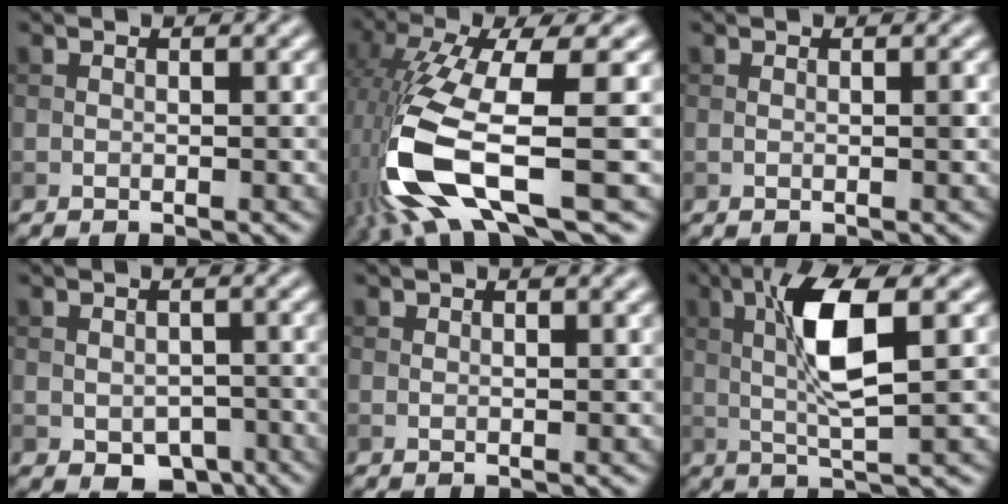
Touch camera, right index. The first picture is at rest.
{"total": 12.2, "force": [-4.1, 3.5, 10.9], "torque": [-0.236, -0.009, -0.076]}
{"total": 0.5, "force": [0.1, 0.0, 0.5], "torque": [-0.007, -0.001, 0.000]}
{"total": 3.4, "force": [-1.6, 2.2, 2.1], "torque": [-0.029, -0.011, -0.019]}
{"total": 1.4, "force": [1.1, 0.3, 0.8], "torque": [-0.010, -0.002, 0.016]}
{"total": 6.5, "force": [1.2, 1.2, 6.3], "torque": [-0.129, 0.008, 0.022]}